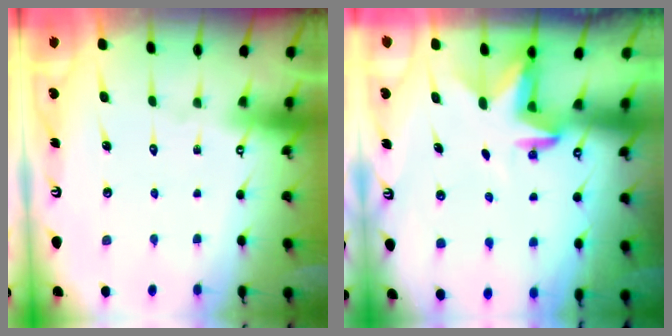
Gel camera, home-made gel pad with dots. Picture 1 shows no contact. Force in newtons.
{"total": 3.3, "press": 3.2, "slide": 0.7}